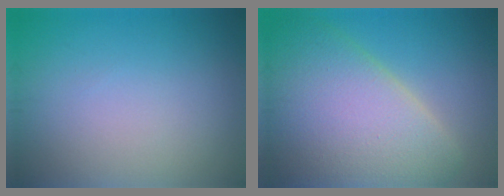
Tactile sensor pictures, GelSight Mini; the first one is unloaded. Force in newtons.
{"total": 11.2, "press": 11.2, "slide": 0.9}